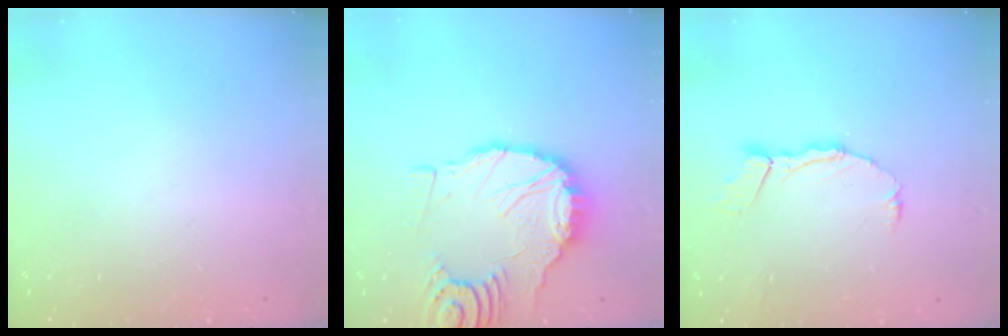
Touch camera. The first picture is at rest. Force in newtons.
{"total": 14.3, "press": 14.2, "slide": 1.6}
{"total": 8.2, "press": 8.1, "slide": 1.0}